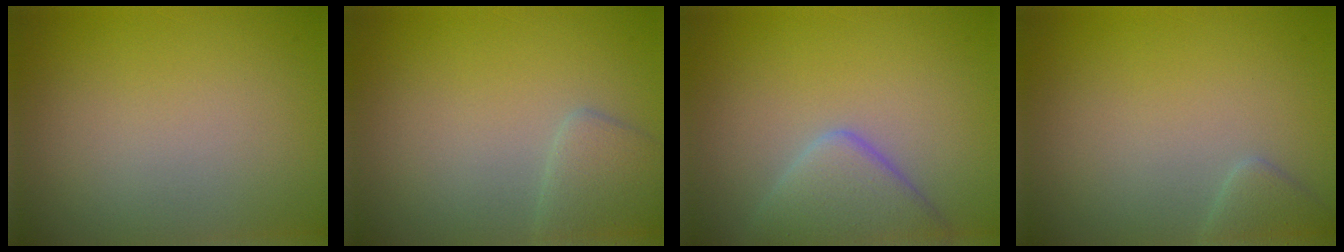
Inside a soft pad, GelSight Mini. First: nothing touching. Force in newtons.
{"total": 2.2, "press": 2.2, "slide": 0.1}
{"total": 4.2, "press": 4.2, "slide": 0.3}
{"total": 1.5, "press": 1.5, "slide": 0.1}